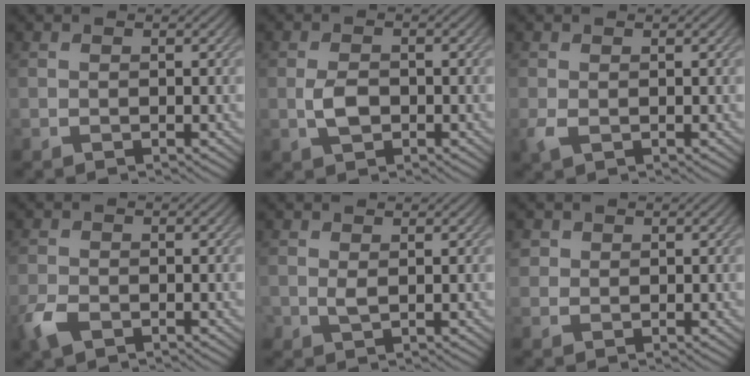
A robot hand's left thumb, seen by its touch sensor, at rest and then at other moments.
{"total": 2.7, "force": [-0.6, 1.6, 2.1], "torque": [-0.045, 0.001, -0.012]}
{"total": 1.5, "force": [-0.3, 0.9, 1.2], "torque": [-0.033, -0.004, -0.005]}
{"total": 3.1, "force": [-1.8, 1.6, 1.9], "torque": [-0.047, -0.006, -0.042]}
{"total": 1.2, "force": [0.3, 0.6, 0.9], "torque": [-0.024, -0.002, 0.008]}
{"total": 1.0, "force": [0.6, 0.8, 0.1], "torque": [-0.002, -0.001, 0.011]}